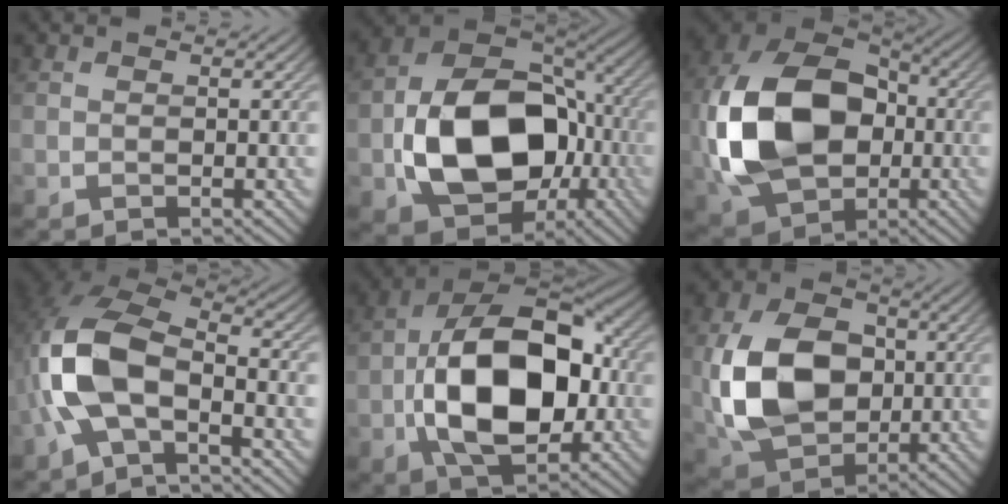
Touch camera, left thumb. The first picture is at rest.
{"total": 16.4, "force": [-3.6, 11.5, 11.0], "torque": [-0.206, -0.024, -0.065]}
{"total": 17.6, "force": [-1.6, 12.5, 12.2], "torque": [-0.284, 0.007, -0.042]}
{"total": 11.0, "force": [-3.0, 5.6, 9.0], "torque": [-0.207, 0.003, -0.074]}
{"total": 16.3, "force": [-2.5, 9.8, 12.8], "torque": [-0.219, -0.006, -0.055]}
{"total": 12.8, "force": [-0.1, 9.3, 8.8], "torque": [-0.206, 0.001, 0.003]}